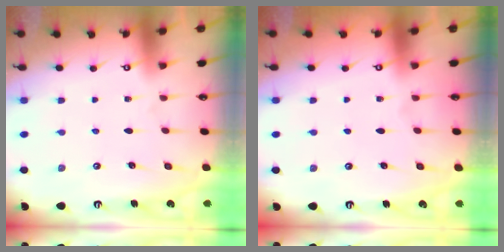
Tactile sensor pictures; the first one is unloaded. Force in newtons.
{"total": 0.0}